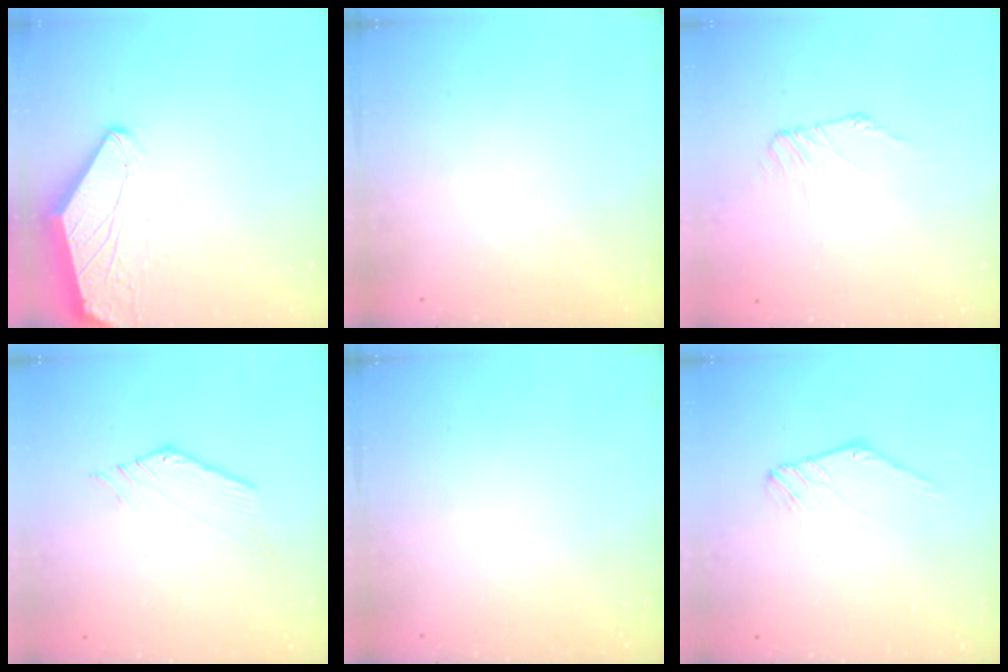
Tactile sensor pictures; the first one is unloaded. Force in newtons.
{"total": 0.0}
{"total": 1.3, "press": 1.2, "slide": 0.3}
{"total": 1.3, "press": 1.3, "slide": 0.1}
{"total": 0.0}
{"total": 1.3, "press": 1.3, "slide": 0.1}